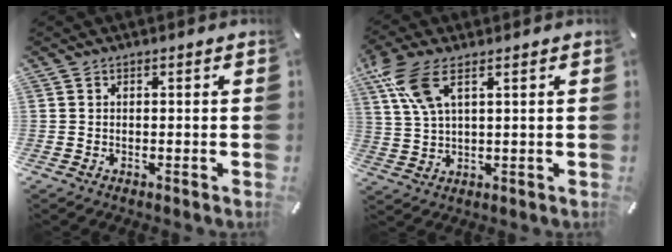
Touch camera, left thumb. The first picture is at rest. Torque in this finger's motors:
{"motor_torque": [1.39, 1.34, 0.72, 0.13, 0.47]}